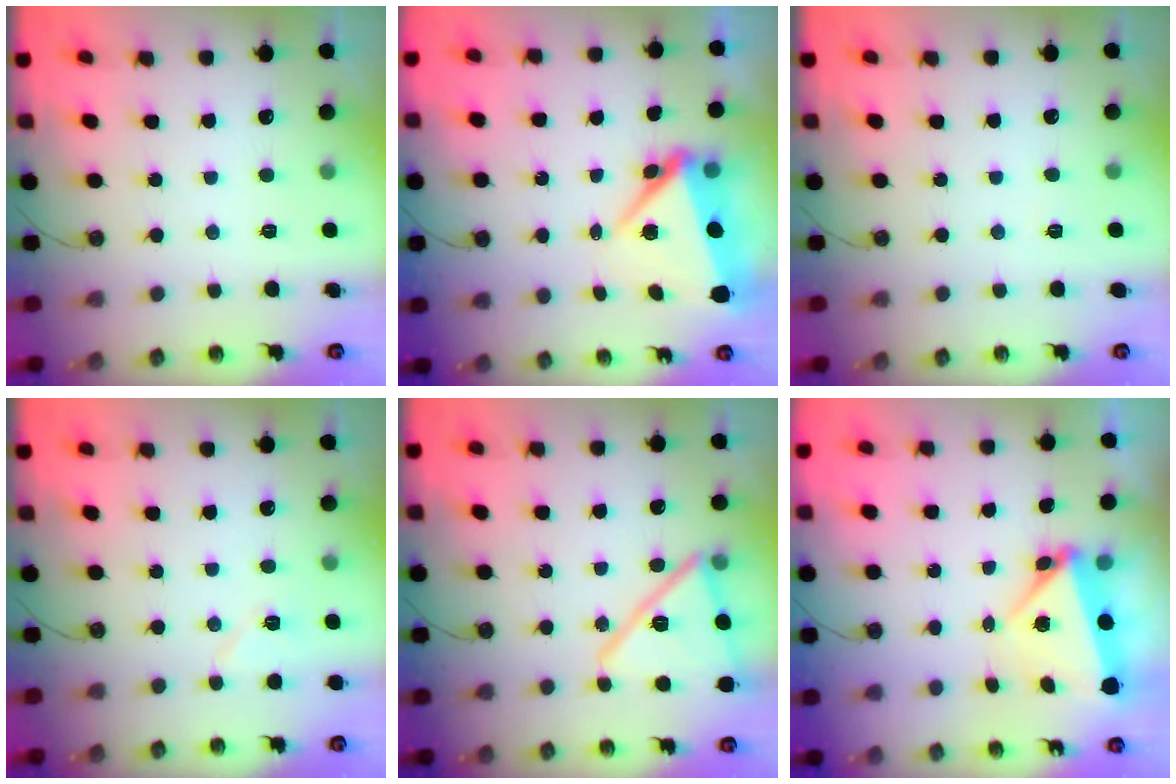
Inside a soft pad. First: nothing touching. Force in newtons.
{"total": 7.2, "press": 6.9, "slide": 1.8}
{"total": 3.4, "press": 2.7, "slide": 2.1}
{"total": 5.5, "press": 5.5, "slide": 0.8}
{"total": 16.7, "press": 16.7, "slide": 1.0}
{"total": 5.5, "press": 5.5, "slide": 0.4}